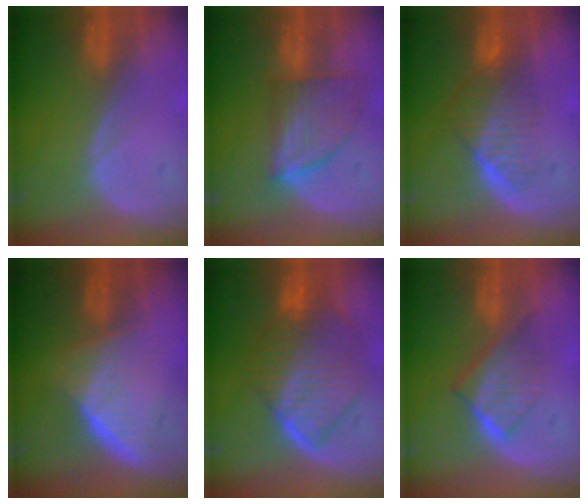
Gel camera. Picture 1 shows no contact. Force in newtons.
{"total": 7.1, "press": 6.6, "slide": 2.6}
{"total": 6.5, "press": 5.5, "slide": 3.4}
{"total": 6.7, "press": 6.0, "slide": 2.9}
{"total": 10.1, "press": 10.1, "slide": 1.0}
{"total": 6.5, "press": 5.5, "slide": 3.4}